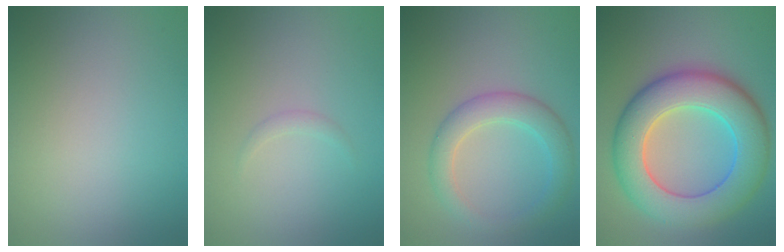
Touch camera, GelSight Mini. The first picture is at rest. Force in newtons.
{"total": 0.8, "press": 0.8, "slide": 0.0}
{"total": 3.9, "press": 3.9, "slide": 0.1}
{"total": 10.6, "press": 10.6, "slide": 0.1}